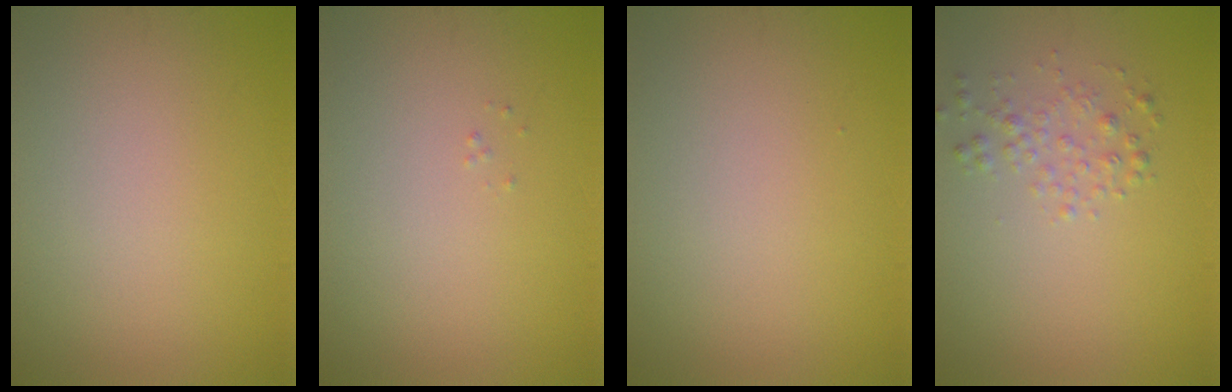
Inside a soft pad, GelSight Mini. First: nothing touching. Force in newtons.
{"total": 0.0}
{"total": 0.0}
{"total": 1.6, "press": 1.6, "slide": 0.0}